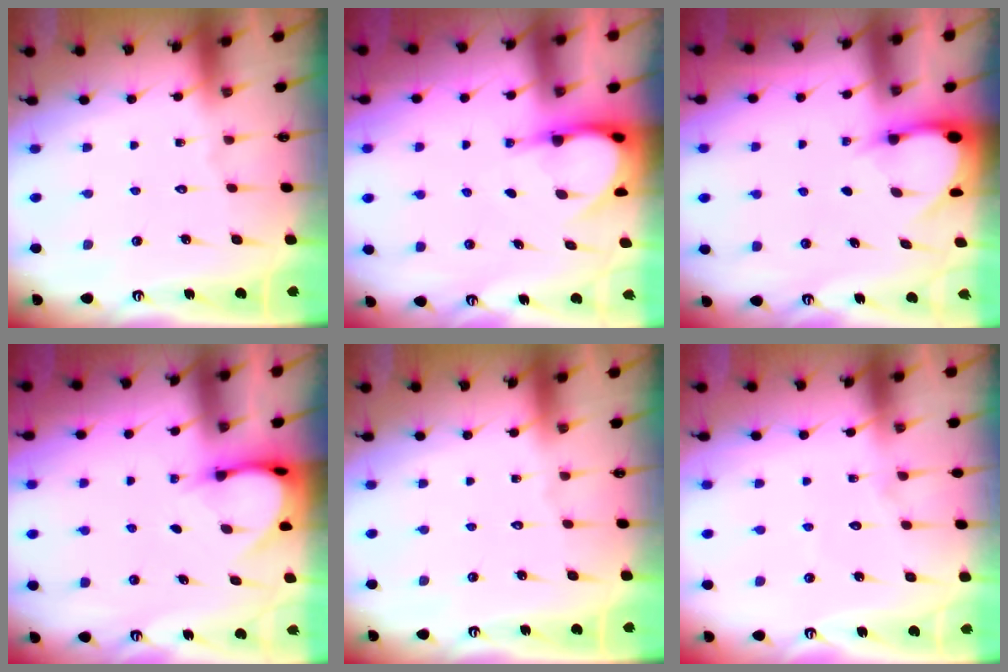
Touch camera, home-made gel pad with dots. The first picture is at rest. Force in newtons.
{"total": 5.4, "press": 5.4, "slide": 0.4}
{"total": 3.2, "press": 3.2, "slide": 0.2}
{"total": 4.0, "press": 4.0, "slide": 0.4}
{"total": 0.0}
{"total": 4.1, "press": 4.1, "slide": 0.4}